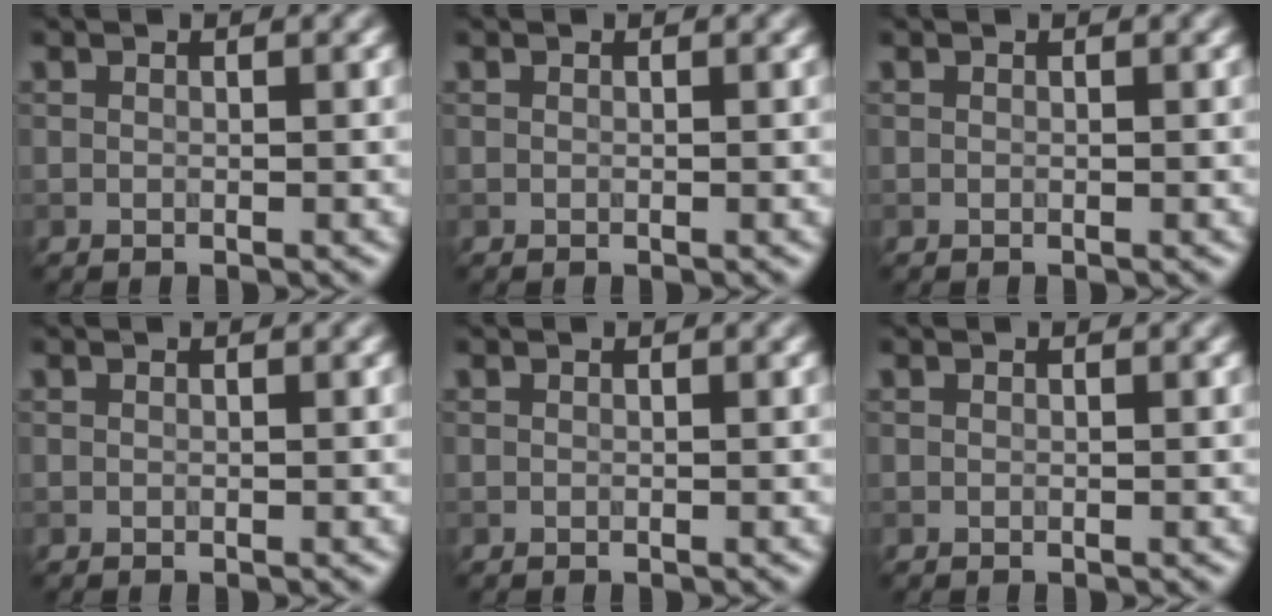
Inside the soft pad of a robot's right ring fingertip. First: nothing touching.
{"total": 0.0}
{"total": 0.0}
{"total": 0.0}
{"total": 0.0}
{"total": 0.0}